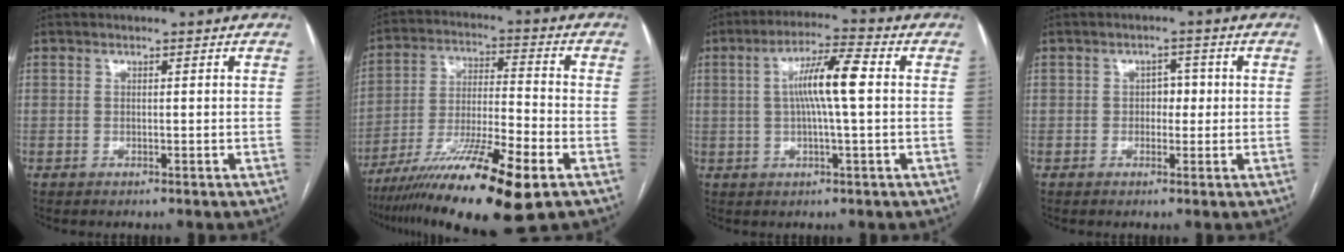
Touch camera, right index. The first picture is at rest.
{"total": 18.0, "force": [-10.7, 1.4, 14.4], "torque": [-0.248, -0.034, -0.183]}
{"total": 8.3, "force": [0.8, 0.4, 8.2], "torque": [-0.152, 0.014, 0.011]}
{"total": 2.5, "force": [0.0, 1.7, 1.8], "torque": [-0.018, 0.011, -0.002]}